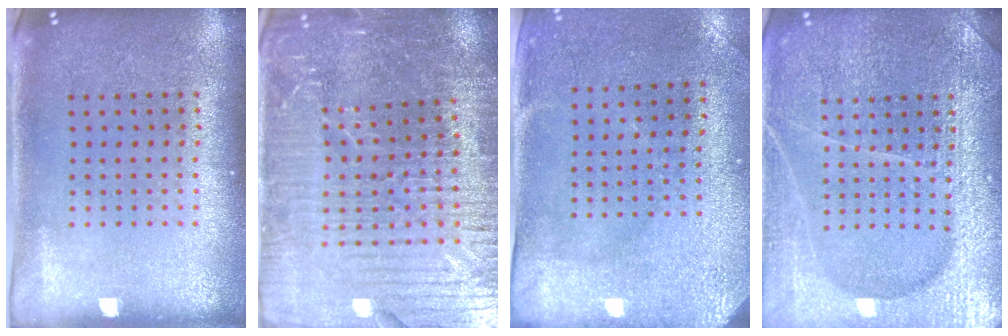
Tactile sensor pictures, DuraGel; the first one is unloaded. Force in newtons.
{"total": 4.8, "press": 4.5, "slide": 1.6}
{"total": 3.0, "press": 2.4, "slide": 1.8}
{"total": 6.6, "press": 6.5, "slide": 0.9}